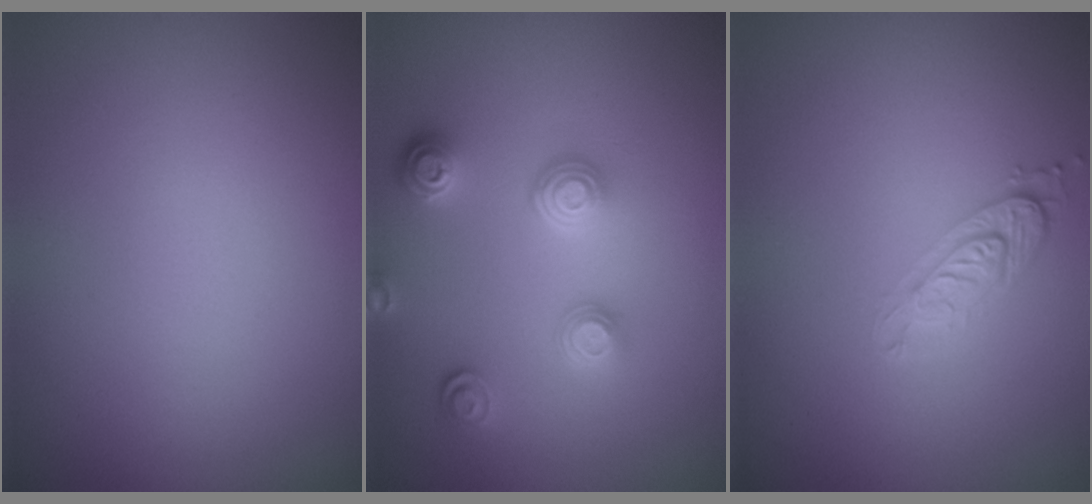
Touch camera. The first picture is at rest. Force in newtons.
{"total": 3.9, "press": 3.2, "slide": 2.2}
{"total": 2.4, "press": 1.9, "slide": 1.4}